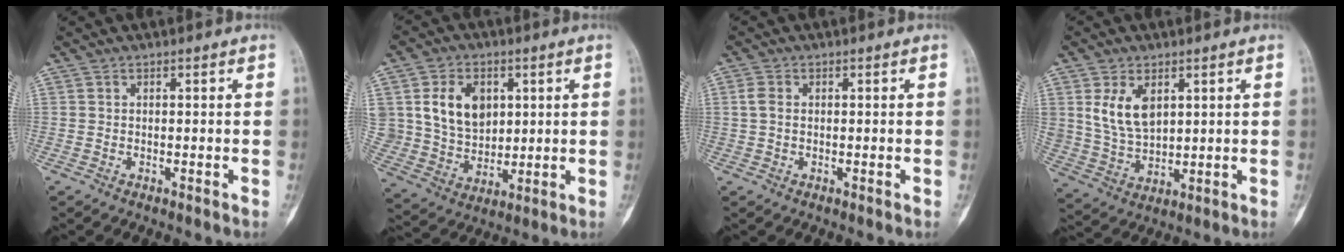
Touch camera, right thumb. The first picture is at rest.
{"total": 13.0, "force": [3.6, 9.7, 7.7], "torque": [-0.102, -0.015, 0.078]}
{"total": 2.3, "force": [0.1, 1.6, 1.6], "torque": [-0.035, 0.003, -0.001]}
{"total": 8.8, "force": [3.2, 5.5, 6.1], "torque": [-0.099, -0.014, 0.075]}